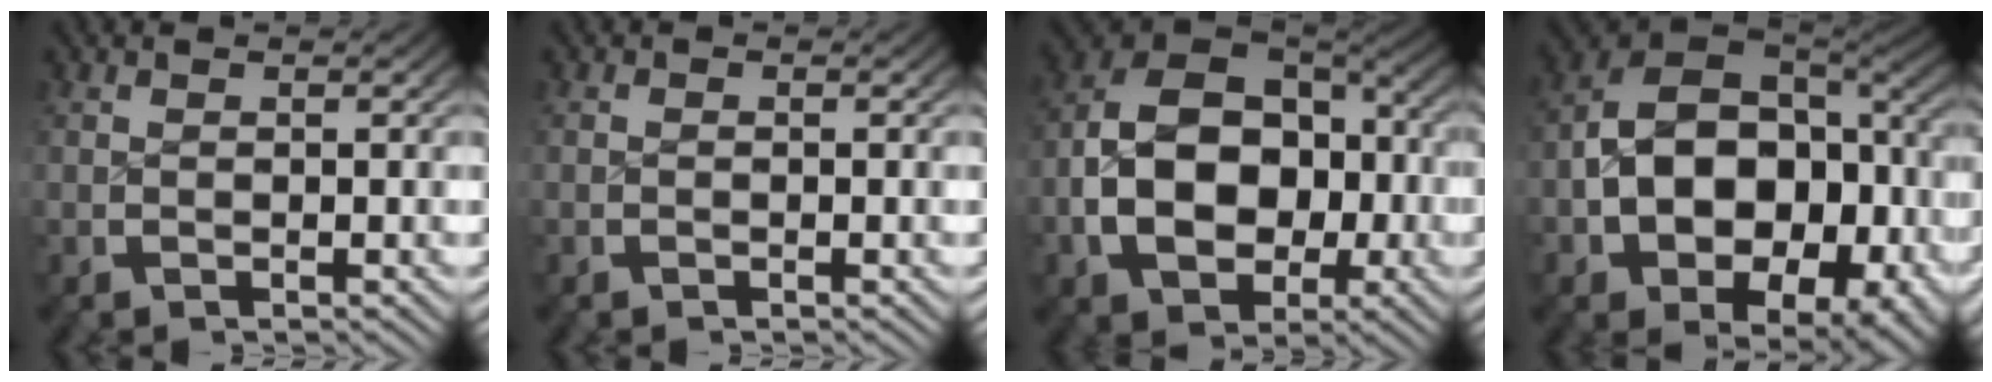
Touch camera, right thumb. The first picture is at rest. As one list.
[{"total": 1.3, "force": [-1.2, 0.1, -0.5], "torque": [-0.002, -0.006, -0.021]}, {"total": 13.4, "force": [-3.4, 9.9, 8.3], "torque": [-0.199, -0.045, -0.043]}, {"total": 15.3, "force": [-3.7, 11.2, 9.7], "torque": [-0.228, -0.064, -0.039]}]